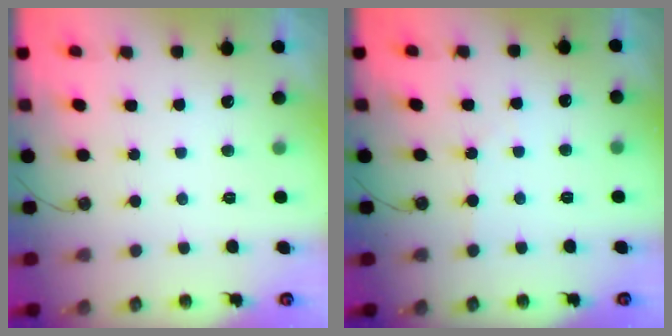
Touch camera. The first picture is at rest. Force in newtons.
{"total": 1.8, "press": 1.8, "slide": 0.3}